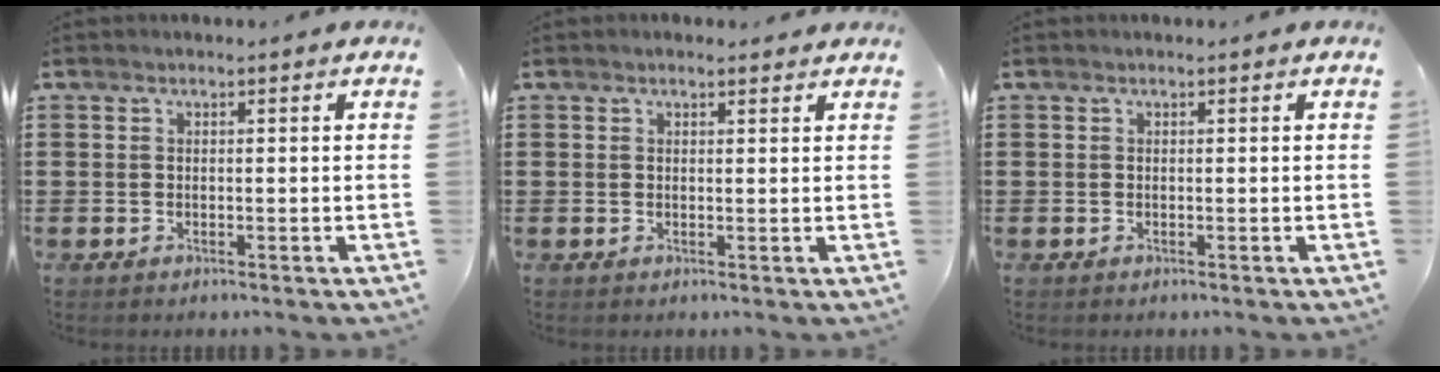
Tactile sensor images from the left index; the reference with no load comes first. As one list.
[{"total": 1.1, "force": [1.0, 0.3, 0.4], "torque": [-0.008, 0.003, 0.018]}, {"total": 0.0}]